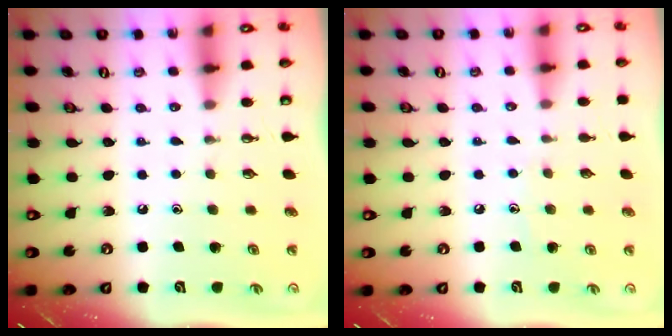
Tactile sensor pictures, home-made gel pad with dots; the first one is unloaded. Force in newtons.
{"total": 3.9, "press": 3.9, "slide": 0.4}